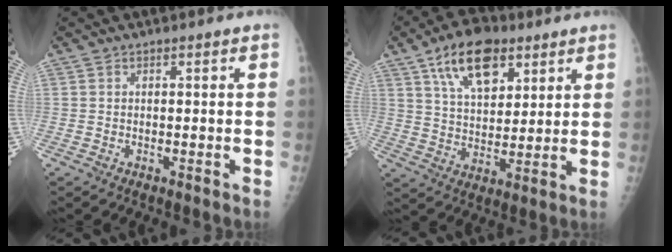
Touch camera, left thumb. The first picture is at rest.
{"total": 13.9, "force": [7.4, 7.4, 9.2], "torque": [-0.123, -0.024, 0.129]}